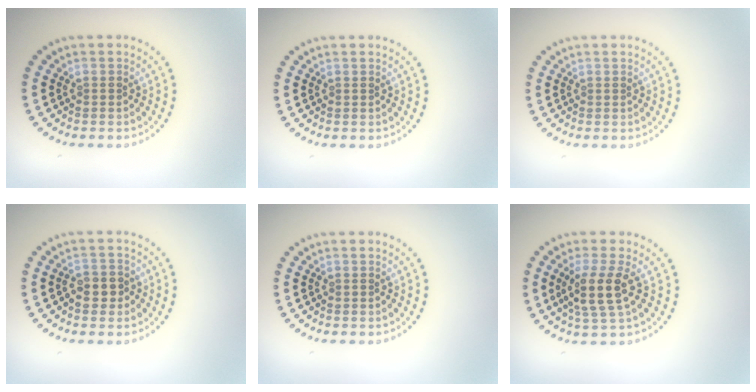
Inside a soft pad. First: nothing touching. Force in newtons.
{"total": 0.0}
{"total": 0.0}
{"total": 1.6, "press": 1.5, "slide": 0.4}
{"total": 0.0}
{"total": 3.6, "press": 2.9, "slide": 2.0}